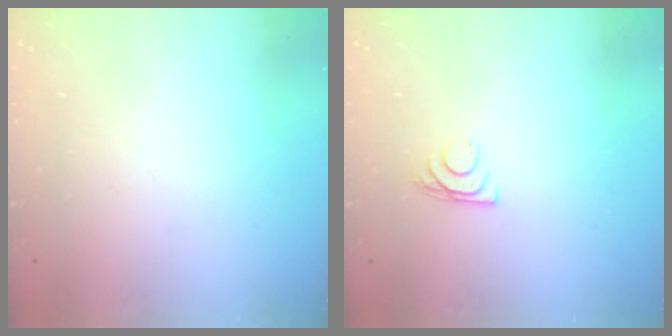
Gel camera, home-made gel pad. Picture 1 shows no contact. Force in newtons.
{"total": 7.2, "press": 7.2, "slide": 0.6}